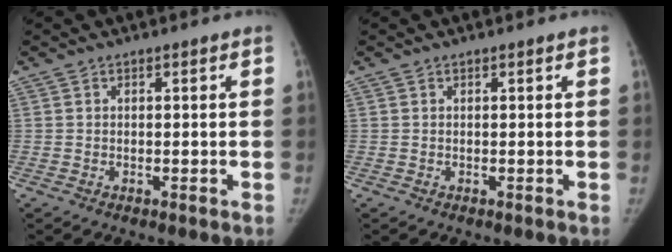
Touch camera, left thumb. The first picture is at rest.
{"total": 0.0}